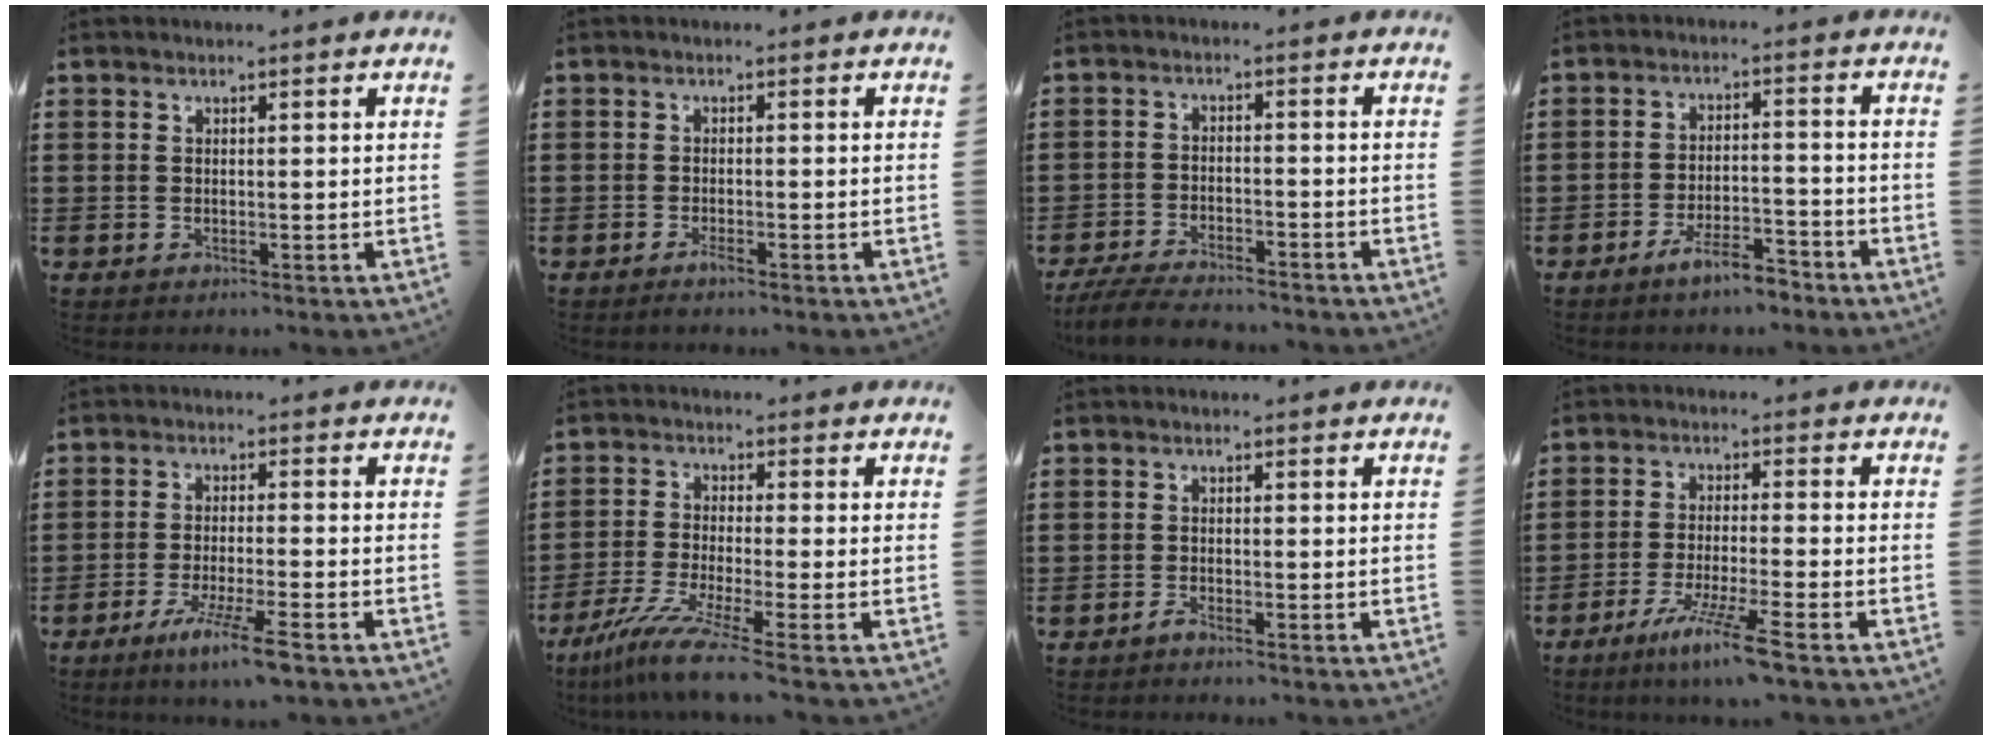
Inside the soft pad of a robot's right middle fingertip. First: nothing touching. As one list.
[{"total": 1.3, "force": [-0.9, 0.2, 0.9], "torque": [-0.018, -0.003, -0.016]}, {"total": 5.2, "force": [-4.9, 0.6, 1.6], "torque": [-0.038, -0.003, -0.098]}, {"total": 5.7, "force": [-4.7, 1.0, 3.1], "torque": [-0.061, 0.000, -0.091]}, {"total": 6.6, "force": [-4.5, 0.0, 4.9], "torque": [-0.087, -0.013, -0.077]}, {"total": 6.9, "force": [-5.0, -0.2, 4.7], "torque": [-0.109, -0.025, -0.101]}, {"total": 1.1, "force": [-1.0, 0.0, 0.5], "torque": [-0.010, -0.003, -0.018]}, {"total": 7.1, "force": [-5.1, -0.4, 4.9], "torque": [-0.097, -0.016, -0.096]}]